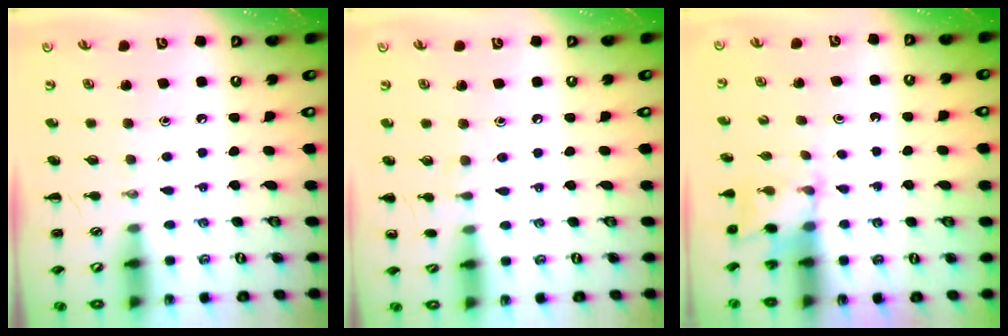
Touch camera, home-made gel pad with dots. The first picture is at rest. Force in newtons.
{"total": 5.0, "press": 4.7, "slide": 1.7}
{"total": 2.3, "press": 2.2, "slide": 0.7}